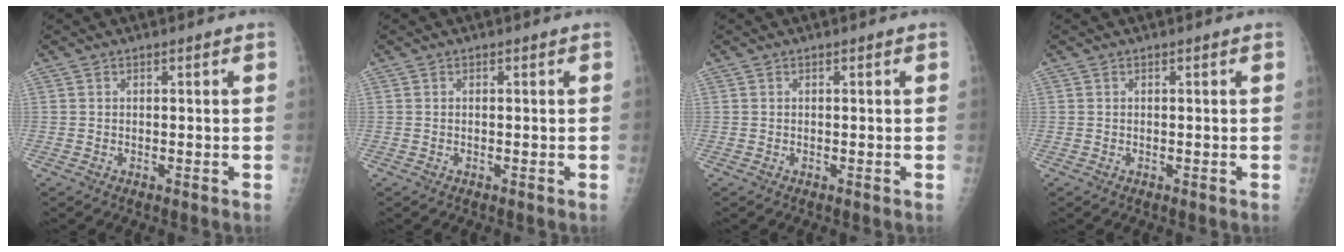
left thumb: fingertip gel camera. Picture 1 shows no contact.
{"total": 0.0}
{"total": 0.0}
{"total": 0.0}